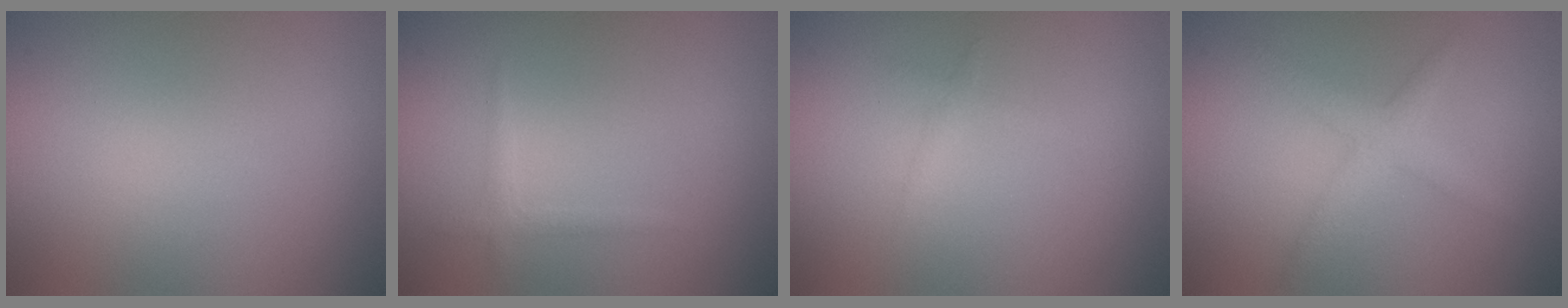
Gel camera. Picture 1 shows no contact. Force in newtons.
{"total": 0.9, "press": 0.9, "slide": 0.0}
{"total": 0.8, "press": 0.8, "slide": 0.0}
{"total": 2.4, "press": 2.4, "slide": 0.1}